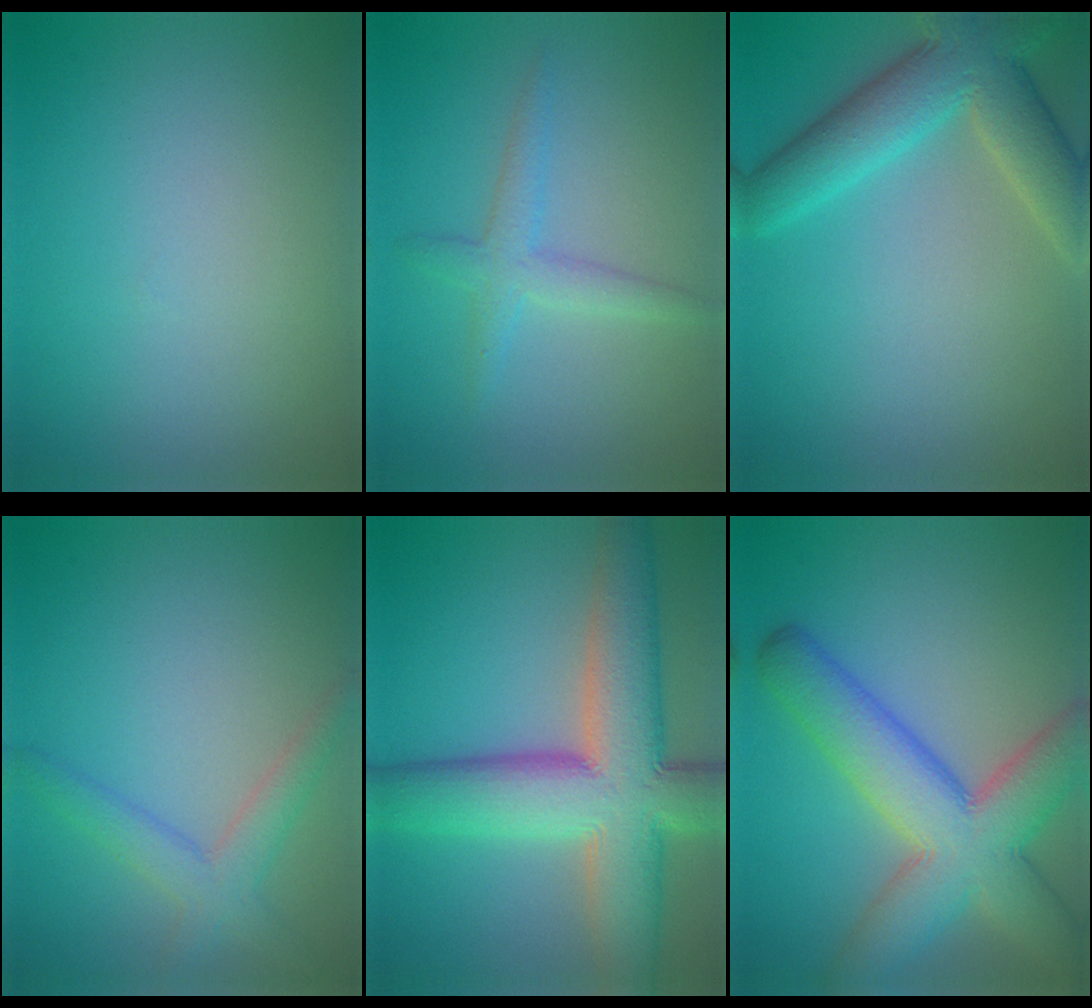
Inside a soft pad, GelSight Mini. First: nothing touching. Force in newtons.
{"total": 2.4, "press": 2.4, "slide": 0.2}
{"total": 7.0, "press": 7.0, "slide": 0.4}
{"total": 3.0, "press": 3.0, "slide": 0.1}
{"total": 11.9, "press": 11.9, "slide": 0.8}
{"total": 9.8, "press": 9.8, "slide": 0.5}